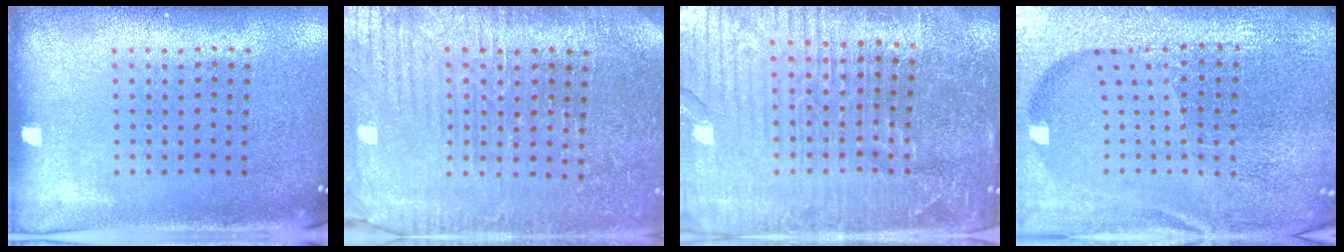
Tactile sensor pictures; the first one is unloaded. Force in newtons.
{"total": 3.8, "press": 3.7, "slide": 1.0}
{"total": 5.5, "press": 5.0, "slide": 2.3}
{"total": 6.1, "press": 5.4, "slide": 2.8}